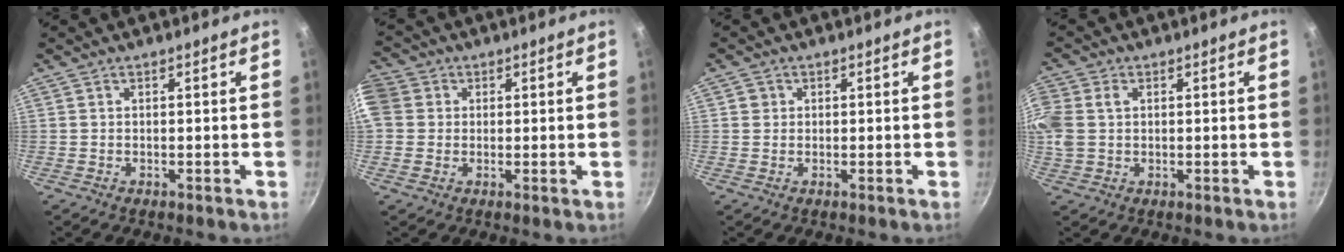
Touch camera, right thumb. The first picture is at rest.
{"total": 10.1, "force": [1.1, 9.1, 4.3], "torque": [-0.086, 0.019, 0.009]}
{"total": 1.5, "force": [0.2, 1.4, 0.3], "torque": [0.000, 0.003, 0.000]}
{"total": 9.0, "force": [1.5, 6.9, 5.6], "torque": [-0.135, 0.016, 0.027]}